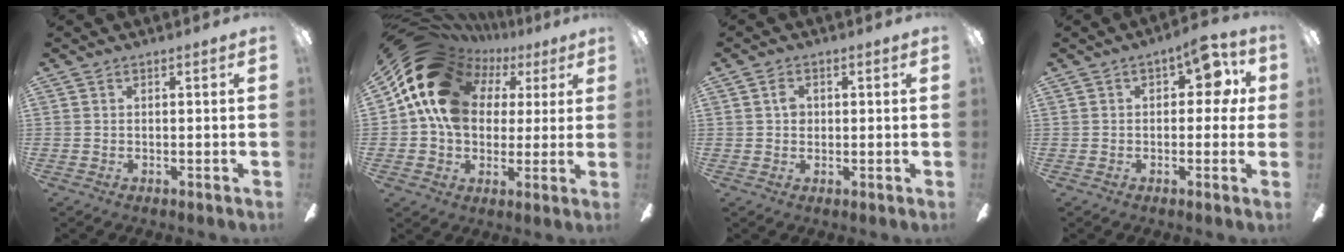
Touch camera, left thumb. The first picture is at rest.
{"total": 18.8, "force": [6.9, 14.4, 9.8], "torque": [-0.189, -0.024, 0.132]}
{"total": 2.9, "force": [0.7, 2.2, 1.7], "torque": [-0.019, 0.001, 0.008]}
{"total": 8.8, "force": [3.0, 4.7, 6.9], "torque": [-0.083, -0.006, 0.045]}